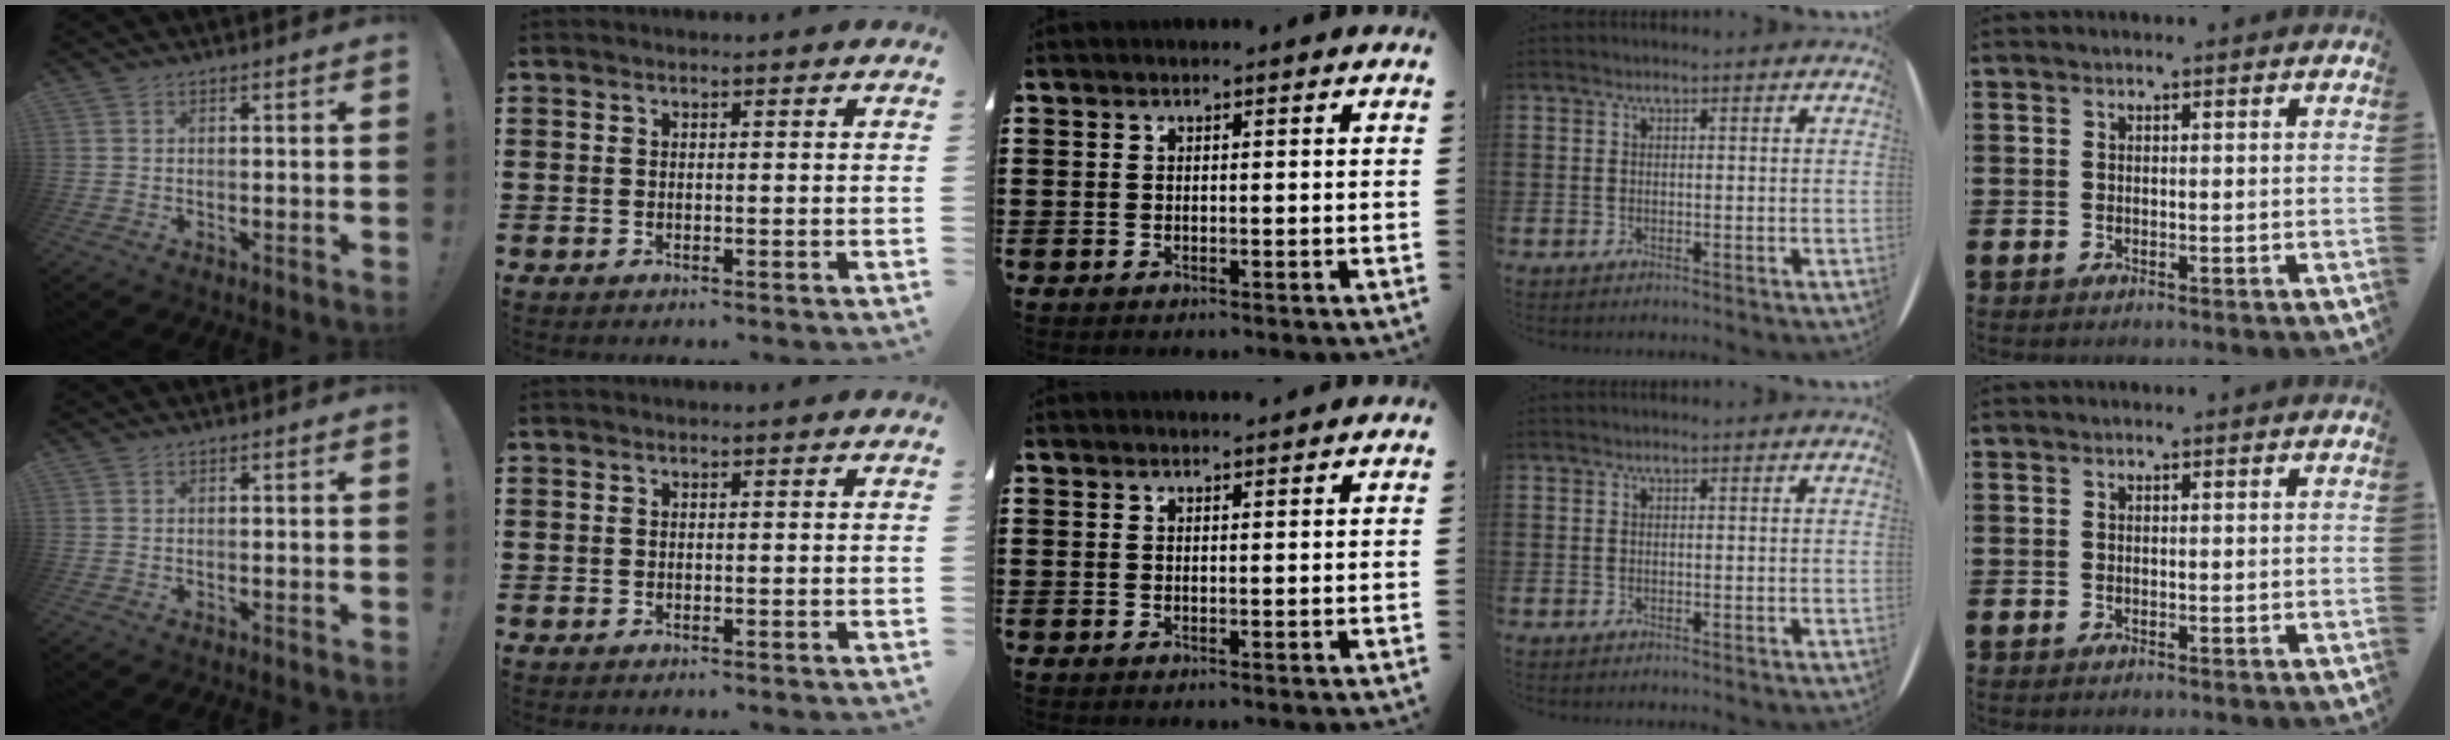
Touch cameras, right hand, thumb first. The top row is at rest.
{"middle": {"total": 0.7, "force": [0.7, 0.1, 0.0], "torque": [-0.002, 0.001, 0.014]}}